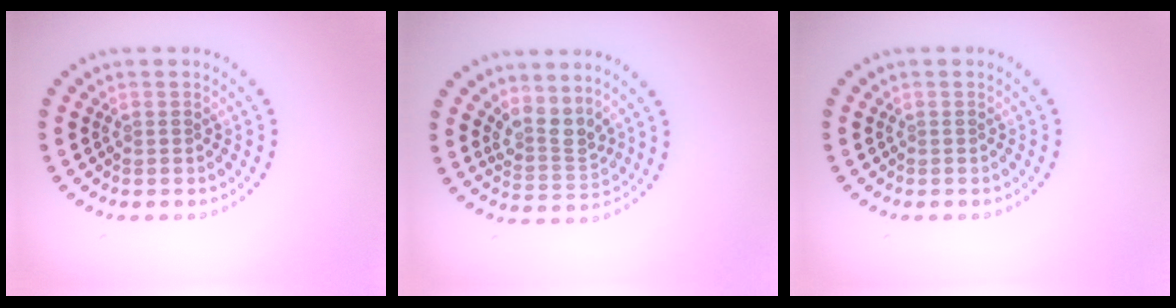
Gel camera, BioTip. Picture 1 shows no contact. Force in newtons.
{"total": 2.8, "press": 2.0, "slide": 1.9}
{"total": 0.0}